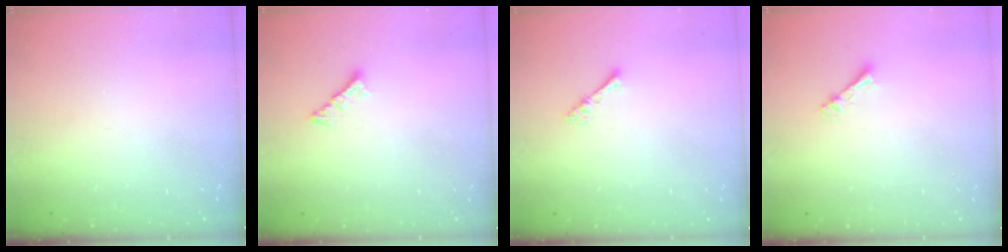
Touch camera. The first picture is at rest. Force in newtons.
{"total": 1.2, "press": 1.2, "slide": 0.3}
{"total": 3.5, "press": 3.5, "slide": 0.6}
{"total": 2.4, "press": 2.4, "slide": 0.4}